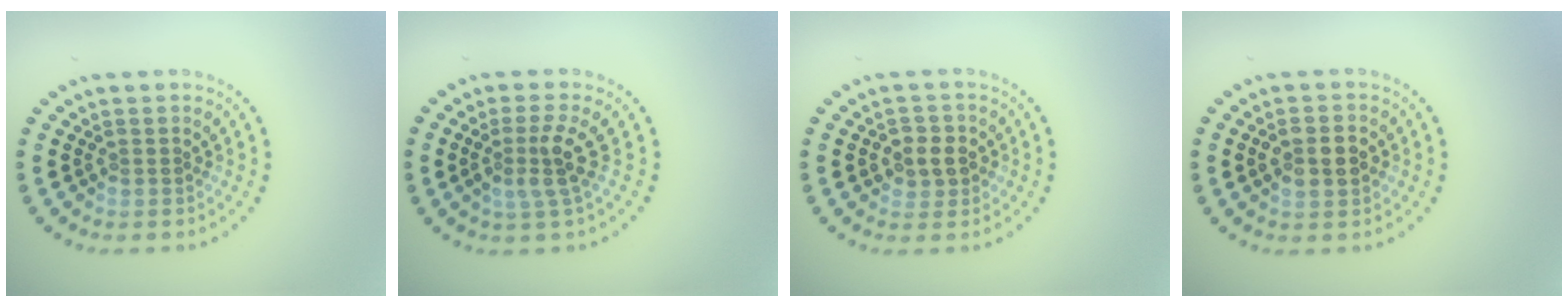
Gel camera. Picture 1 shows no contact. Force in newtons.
{"total": 2.9, "press": 2.1, "slide": 2.0}
{"total": 2.4, "press": 2.3, "slide": 0.7}
{"total": 2.7, "press": 2.7, "slide": 0.1}